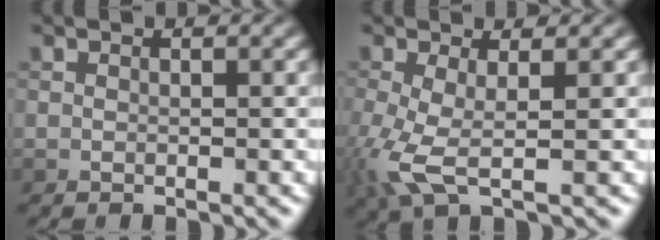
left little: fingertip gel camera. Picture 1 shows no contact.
{"total": 4.3, "force": [-0.8, 1.4, 4.0], "torque": [-0.108, -0.011, -0.018]}